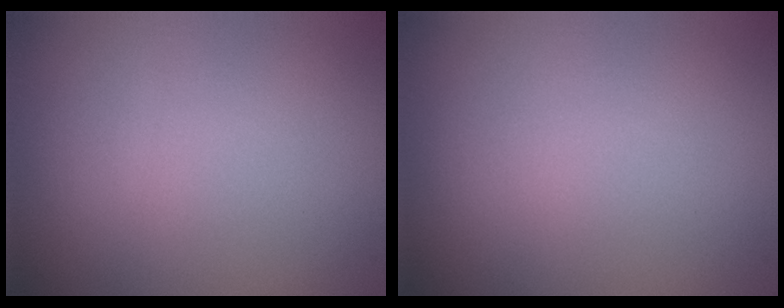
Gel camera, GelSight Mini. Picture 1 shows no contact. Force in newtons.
{"total": 0.0}